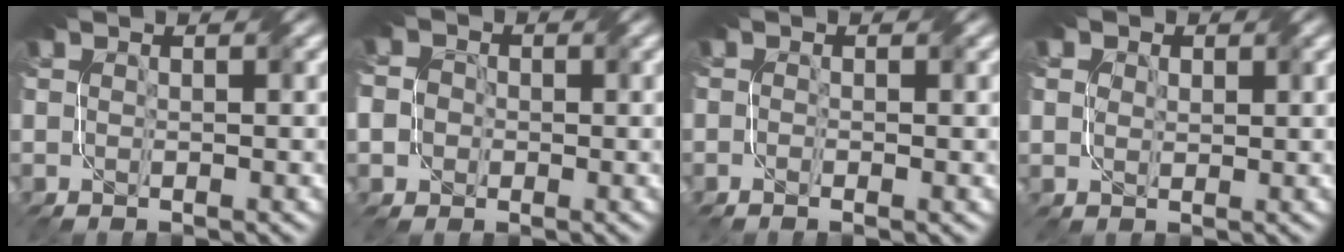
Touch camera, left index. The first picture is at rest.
{"total": 3.1, "force": [-0.5, 3.0, 0.7], "torque": [-0.009, 0.016, -0.019]}
{"total": 1.1, "force": [-0.3, 0.4, 1.0], "torque": [-0.019, -0.003, -0.008]}
{"total": 2.6, "force": [1.7, 2.0, 0.3], "torque": [-0.009, 0.014, 0.022]}